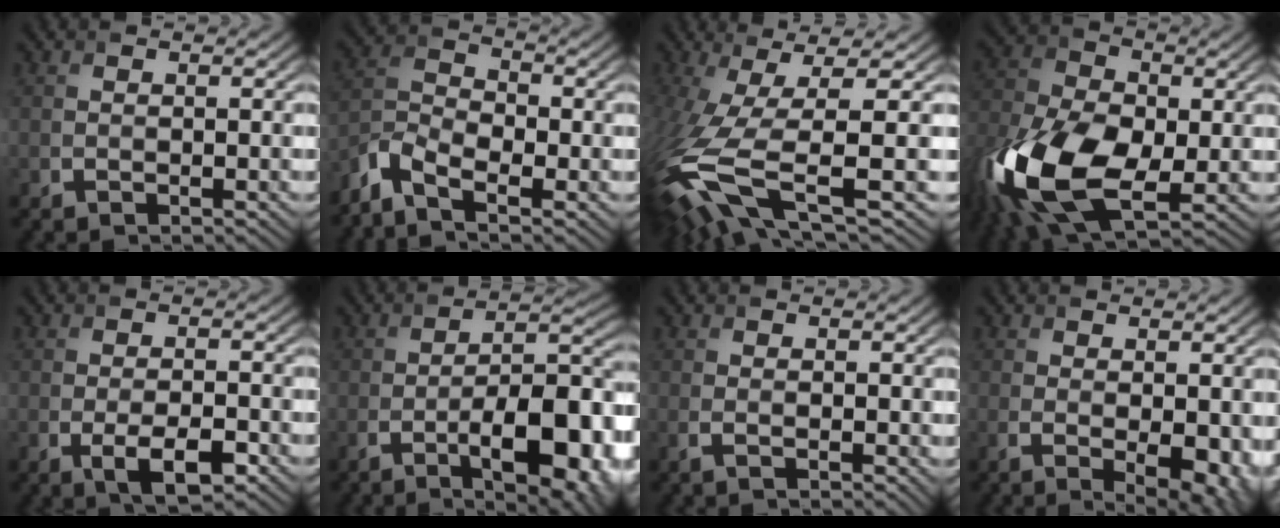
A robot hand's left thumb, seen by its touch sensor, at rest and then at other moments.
{"total": 4.9, "force": [-3.4, 1.7, 3.0], "torque": [-0.076, -0.001, -0.087]}
{"total": 12.4, "force": [-1.8, 3.1, 11.8], "torque": [-0.251, -0.007, -0.022]}
{"total": 17.6, "force": [-5.3, 10.2, 13.3], "torque": [-0.318, -0.034, -0.098]}
{"total": 4.1, "force": [-1.7, 1.4, 3.5], "torque": [-0.065, -0.003, -0.025]}
{"total": 12.5, "force": [-5.9, 3.8, 10.4], "torque": [-0.147, 0.005, -0.090]}
{"total": 0.8, "force": [0.3, 0.2, 0.7], "torque": [-0.015, 0.002, 0.007]}
{"total": 4.6, "force": [-0.6, 1.9, 4.2], "torque": [-0.065, -0.010, 0.004]}